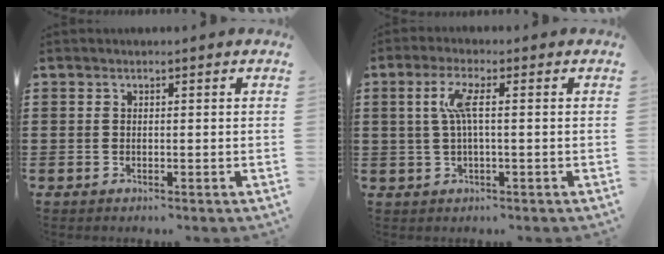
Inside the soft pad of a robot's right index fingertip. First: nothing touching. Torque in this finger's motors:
{"motor_torque": [1.03, 0.20, 0.32, 0.05]}